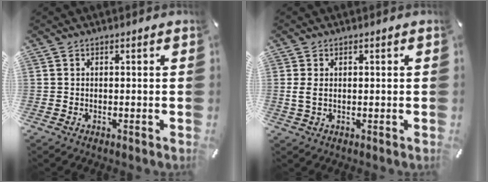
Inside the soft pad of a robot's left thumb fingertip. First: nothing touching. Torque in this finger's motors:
{"motor_torque": [0.45, 0.31, 0.23, -0.24, 0.17]}